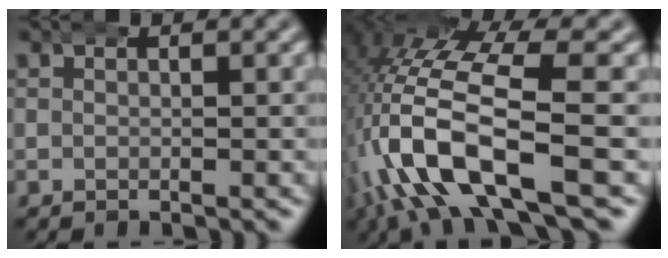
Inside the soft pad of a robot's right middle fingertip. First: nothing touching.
{"total": 10.4, "force": [-1.4, 5.1, 9.0], "torque": [-0.209, -0.014, -0.018]}